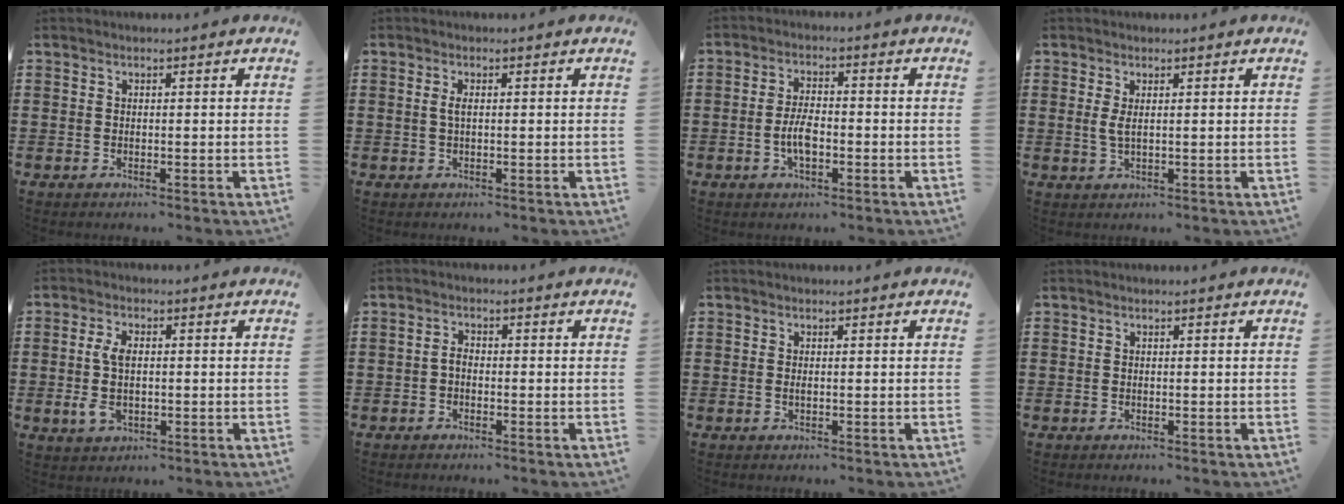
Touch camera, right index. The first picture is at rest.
{"total": 1.5, "force": [0.1, 0.5, 1.4], "torque": [-0.028, 0.003, 0.000]}
{"total": 4.6, "force": [-1.2, 1.9, 4.1], "torque": [-0.093, 0.000, -0.027]}
{"total": 1.9, "force": [0.3, 0.3, 1.8], "torque": [-0.045, -0.004, 0.003]}
{"total": 5.1, "force": [-0.4, 2.8, 4.3], "torque": [-0.095, 0.002, -0.010]}
{"total": 1.7, "force": [-0.7, 0.9, 1.3], "torque": [-0.026, 0.001, -0.013]}
{"total": 0.6, "force": [0.0, 0.1, 0.6], "torque": [-0.012, -0.003, 0.000]}
{"total": 0.0}